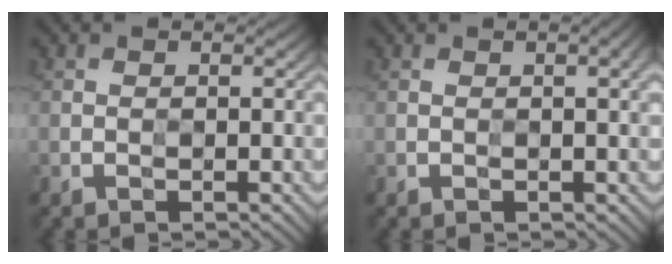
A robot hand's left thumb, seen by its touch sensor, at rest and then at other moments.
{"total": 2.2, "force": [0.6, 0.4, 2.1], "torque": [-0.032, 0.006, 0.008]}